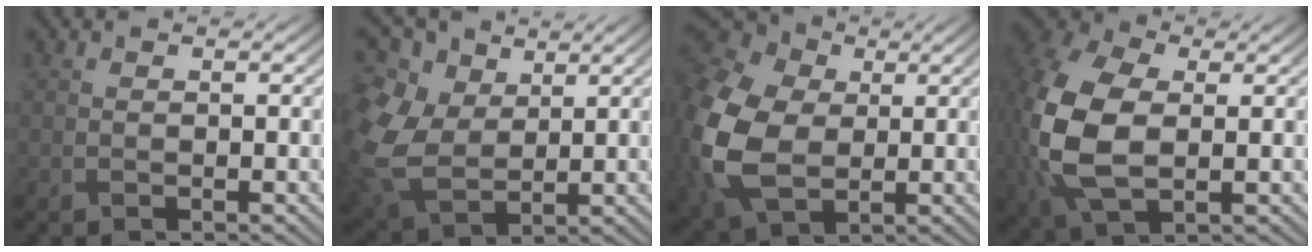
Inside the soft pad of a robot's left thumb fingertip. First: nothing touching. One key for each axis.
{"total": 11.3, "fx": 2.7, "fy": 8.2, "fz": 7.3, "tx": -0.232, "ty": 0.005, "tz": 0.054}
{"total": 16.2, "fx": 0.2, "fy": 12.0, "fz": 10.9, "tx": -0.318, "ty": -0.030, "tz": 0.020}
{"total": 13.9, "fx": 0.3, "fy": 9.3, "fz": 10.3, "tx": -0.290, "ty": -0.018, "tz": 0.022}